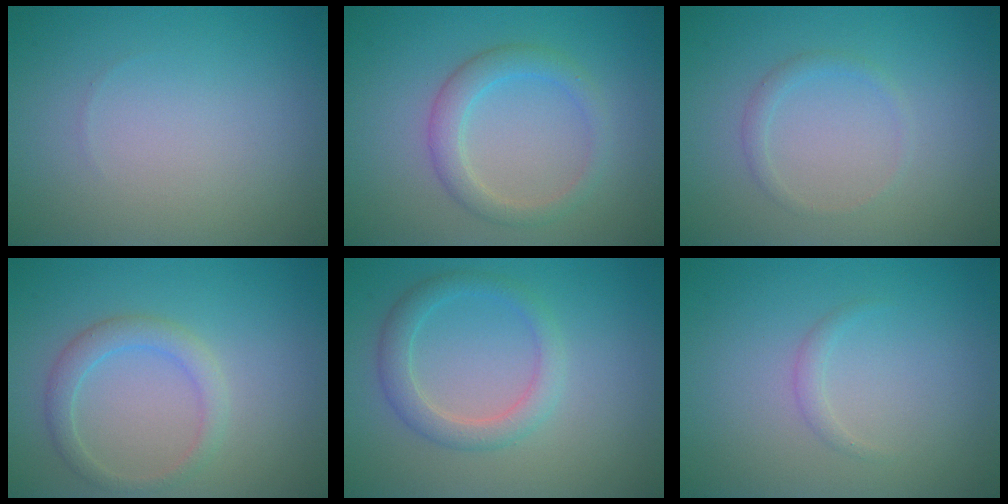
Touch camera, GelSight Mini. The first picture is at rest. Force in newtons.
{"total": 2.8, "press": 2.8, "slide": 0.1}
{"total": 1.1, "press": 1.1, "slide": 0.1}
{"total": 2.3, "press": 2.3, "slide": 0.2}
{"total": 2.8, "press": 2.8, "slide": 0.1}
{"total": 0.8, "press": 0.8, "slide": 0.1}